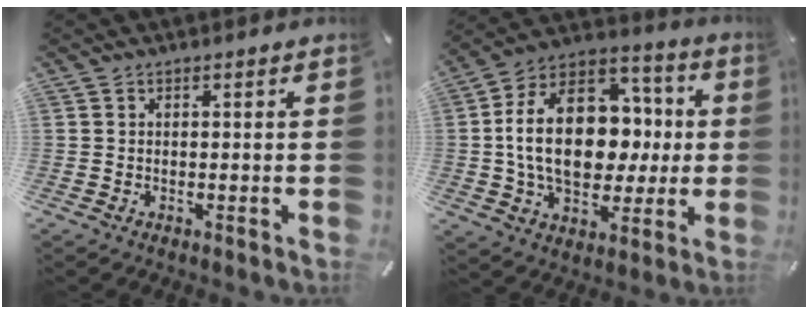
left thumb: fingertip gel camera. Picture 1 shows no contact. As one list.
[{"total": 21.9, "force": [0.1, 15.6, 15.4], "torque": [-0.288, 0.014, 0.006]}]